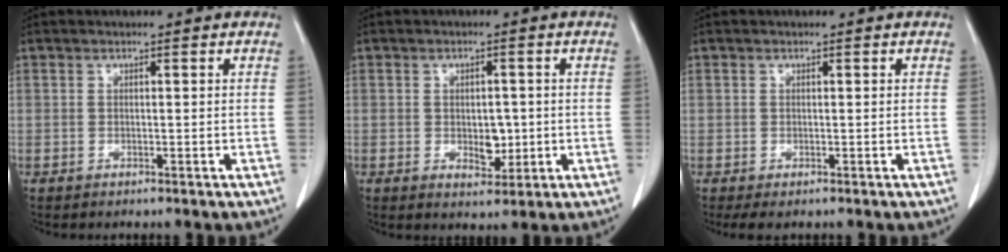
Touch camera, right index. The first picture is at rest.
{"total": 4.0, "force": [-0.4, 2.3, 3.2], "torque": [-0.040, -0.002, 0.001]}
{"total": 1.4, "force": [-0.5, 1.1, 0.6], "torque": [-0.010, 0.002, -0.004]}